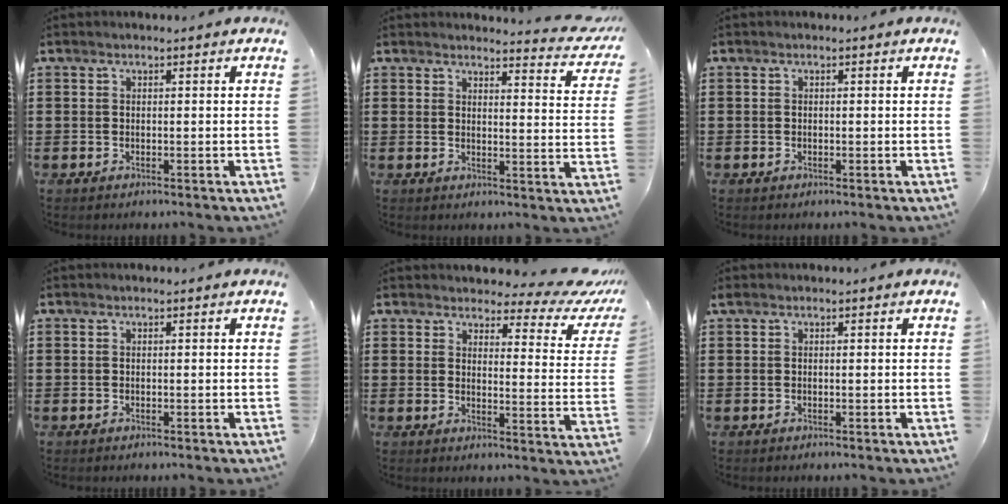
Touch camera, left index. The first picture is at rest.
{"total": 3.4, "force": [3.2, 0.0, 1.0], "torque": [-0.018, -0.022, 0.054]}
{"total": 0.0}
{"total": 0.0}
{"total": 4.9, "force": [4.3, 1.1, 2.2], "torque": [-0.050, -0.027, 0.069]}
{"total": 0.0}